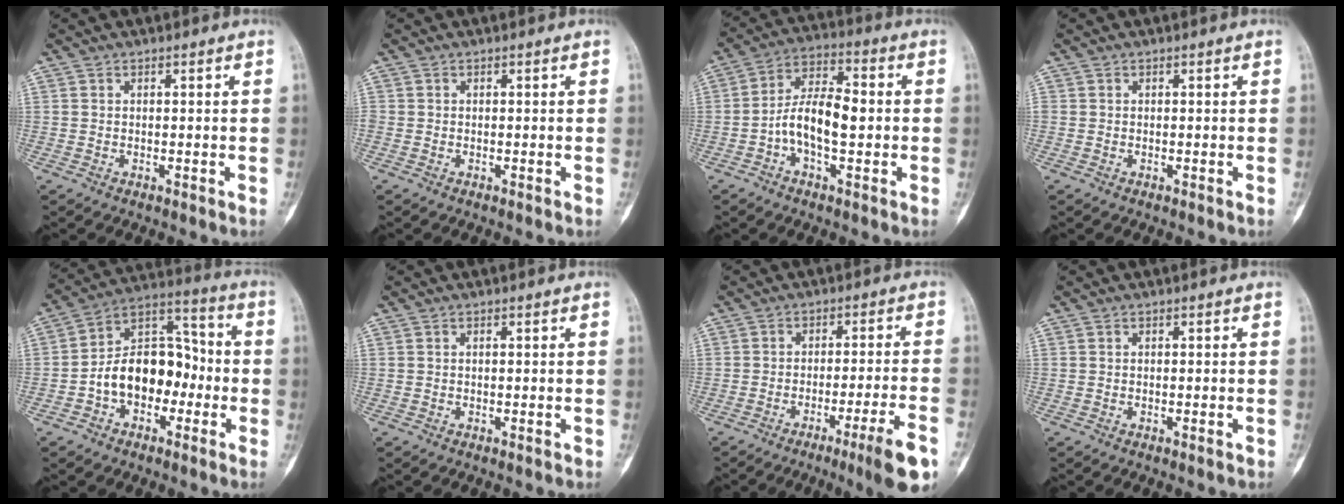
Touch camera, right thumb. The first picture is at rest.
{"total": 0.0}
{"total": 10.4, "force": [-1.4, 5.0, 9.0], "torque": [-0.158, 0.033, -0.031]}
{"total": 0.0}
{"total": 14.6, "force": [-3.3, 10.0, 10.2], "torque": [-0.133, 0.057, -0.063]}
{"total": 0.5, "force": [-0.2, 0.1, 0.4], "torque": [-0.008, 0.000, 0.000]}
{"total": 10.3, "force": [-5.7, 0.2, 8.5], "torque": [-0.125, 0.012, -0.084]}
{"total": 0.7, "force": [-0.3, 0.2, 0.5], "torque": [-0.010, 0.000, -0.003]}